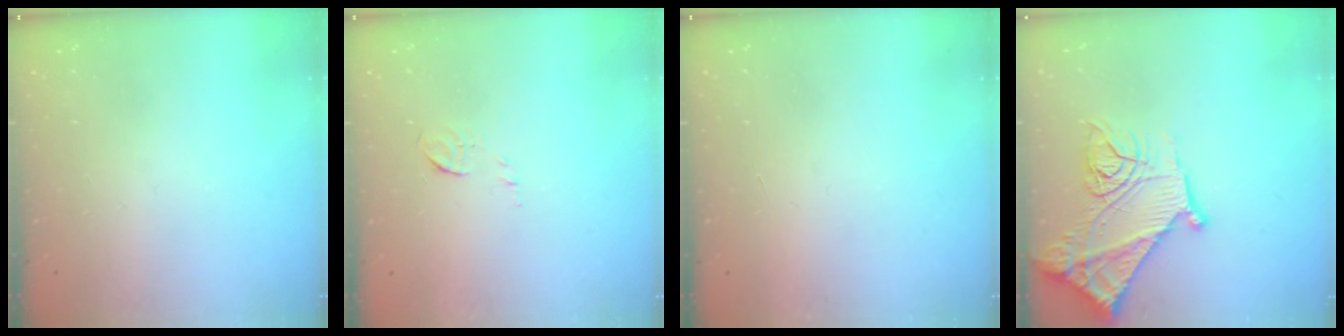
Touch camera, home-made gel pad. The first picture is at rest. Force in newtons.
{"total": 5.0, "press": 4.9, "slide": 1.2}
{"total": 1.5, "press": 1.5, "slide": 0.1}
{"total": 18.7, "press": 18.6, "slide": 1.7}